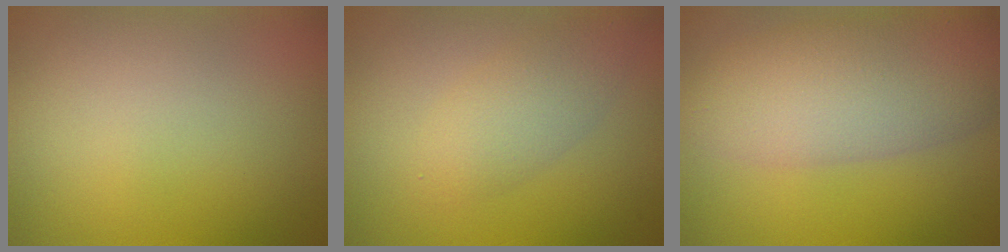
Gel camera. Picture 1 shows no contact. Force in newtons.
{"total": 2.9, "press": 2.8, "slide": 0.3}
{"total": 7.3, "press": 7.3, "slide": 0.5}